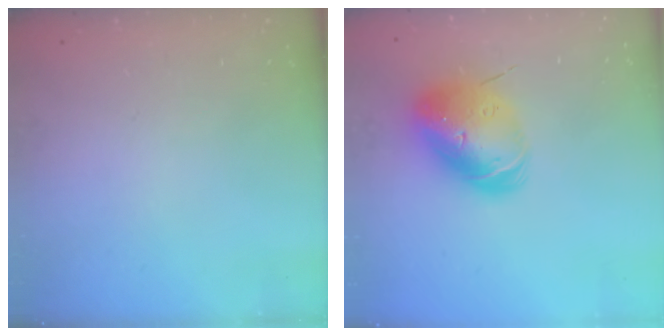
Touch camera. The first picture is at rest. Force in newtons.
{"total": 16.0, "press": 15.7, "slide": 2.9}